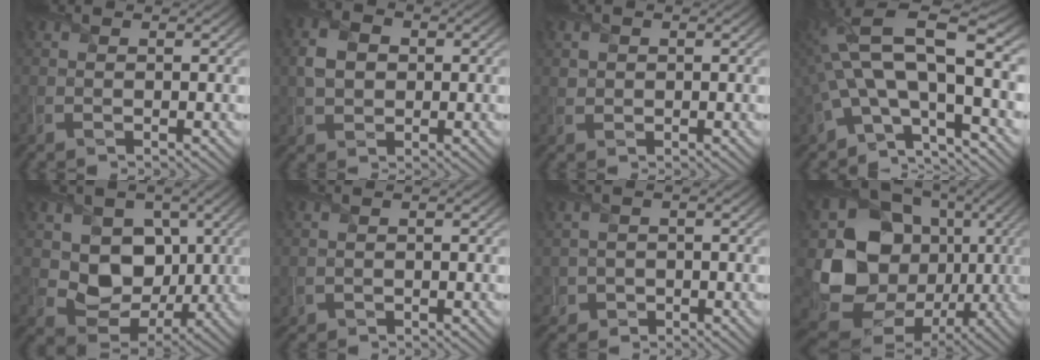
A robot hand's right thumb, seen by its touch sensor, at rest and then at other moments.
{"total": 4.0, "force": [0.2, 2.9, 2.8], "torque": [-0.065, 0.002, -0.002]}
{"total": 0.7, "force": [0.1, 0.7, 0.3], "torque": [-0.010, -0.004, 0.004]}
{"total": 14.5, "force": [-2.0, 6.2, 13.0], "torque": [-0.272, 0.007, -0.043]}
{"total": 7.8, "force": [1.5, 6.4, 4.2], "torque": [-0.099, -0.018, 0.021]}
{"total": 0.7, "force": [0.2, 0.7, 0.2], "torque": [-0.013, -0.003, 0.006]}
{"total": 1.8, "force": [-0.5, 1.7, 0.2], "torque": [-0.009, -0.008, -0.010]}
{"total": 17.5, "force": [-1.7, 14.5, 9.7], "torque": [-0.219, -0.037, -0.022]}